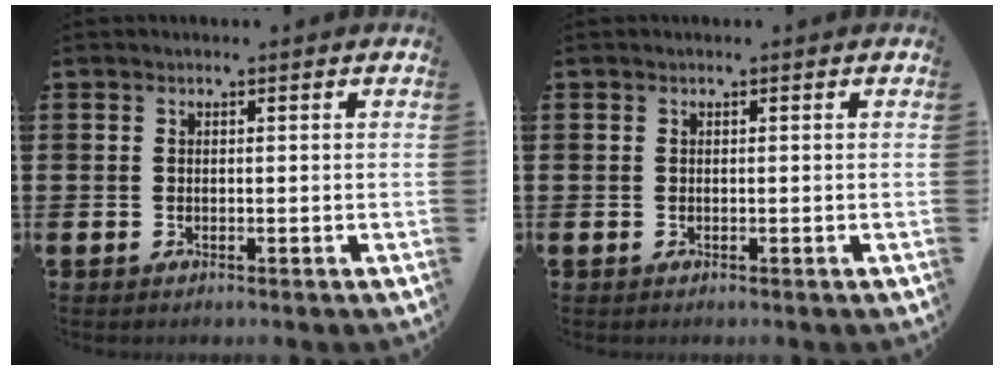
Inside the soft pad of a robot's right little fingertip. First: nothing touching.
{"total": 0.0}